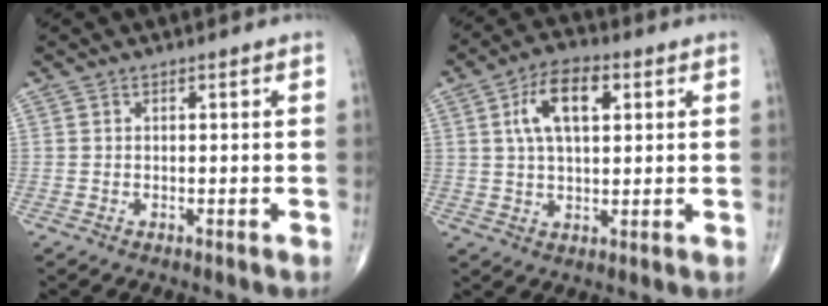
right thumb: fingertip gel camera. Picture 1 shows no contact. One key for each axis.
{"total": 10.2, "fx": 3.1, "fy": 5.1, "fz": 8.3, "tx": -0.141, "ty": 0.007, "tz": 0.052}